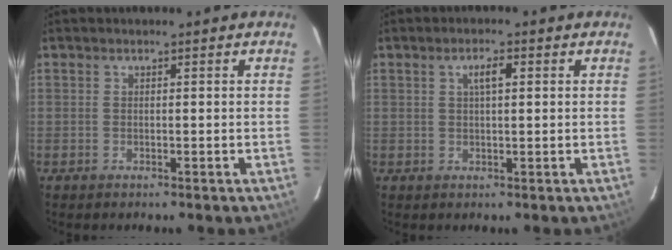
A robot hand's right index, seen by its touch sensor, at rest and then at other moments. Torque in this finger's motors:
{"motor_torque": [0.05, 0.01, 0.20, 0.05]}